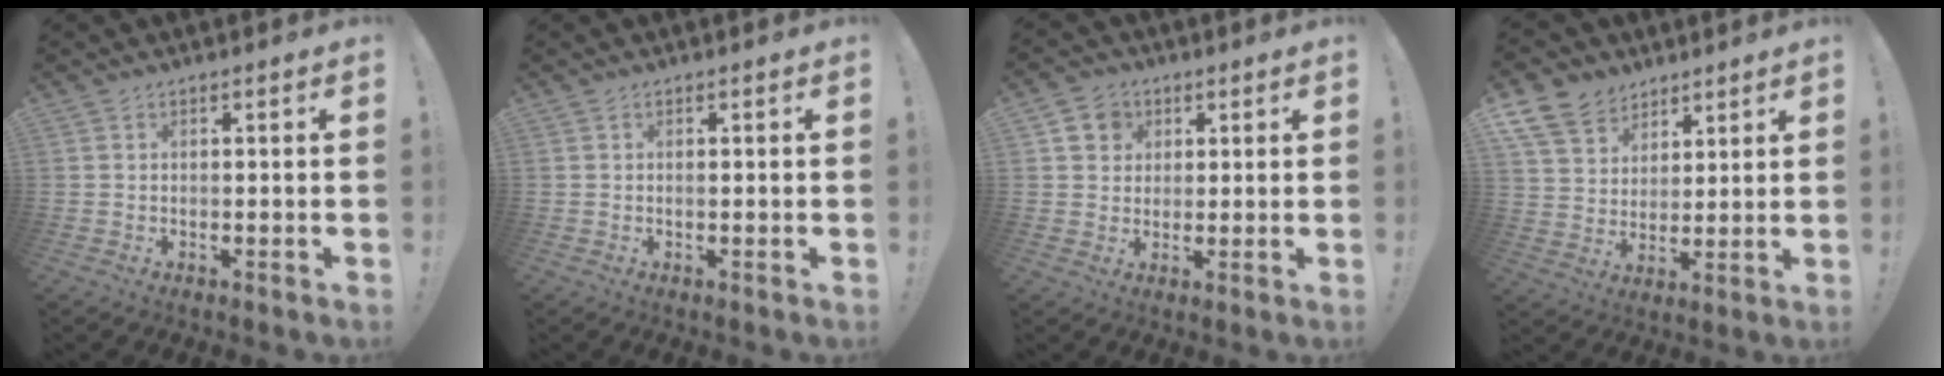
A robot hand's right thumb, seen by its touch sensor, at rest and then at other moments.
{"total": 0.6, "force": [-0.1, 0.0, 0.6], "torque": [-0.007, -0.002, -0.004]}
{"total": 7.0, "force": [2.7, 6.2, 1.9], "torque": [-0.028, -0.008, 0.055]}
{"total": 11.2, "force": [7.6, 7.6, 3.0], "torque": [-0.057, -0.055, 0.151]}